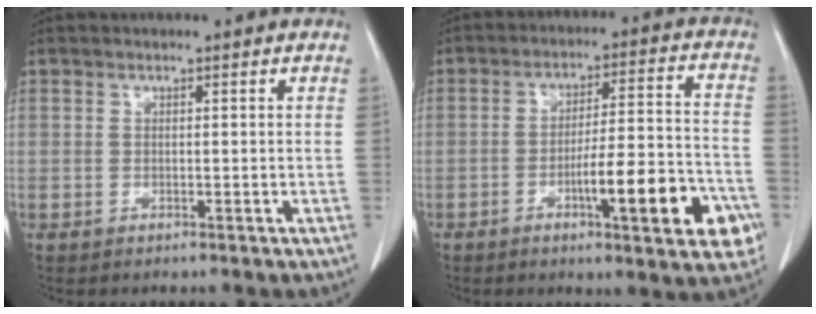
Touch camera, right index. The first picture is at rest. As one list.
[{"total": 14.6, "force": [-5.8, 2.1, 13.3], "torque": [-0.181, 0.009, -0.080]}]